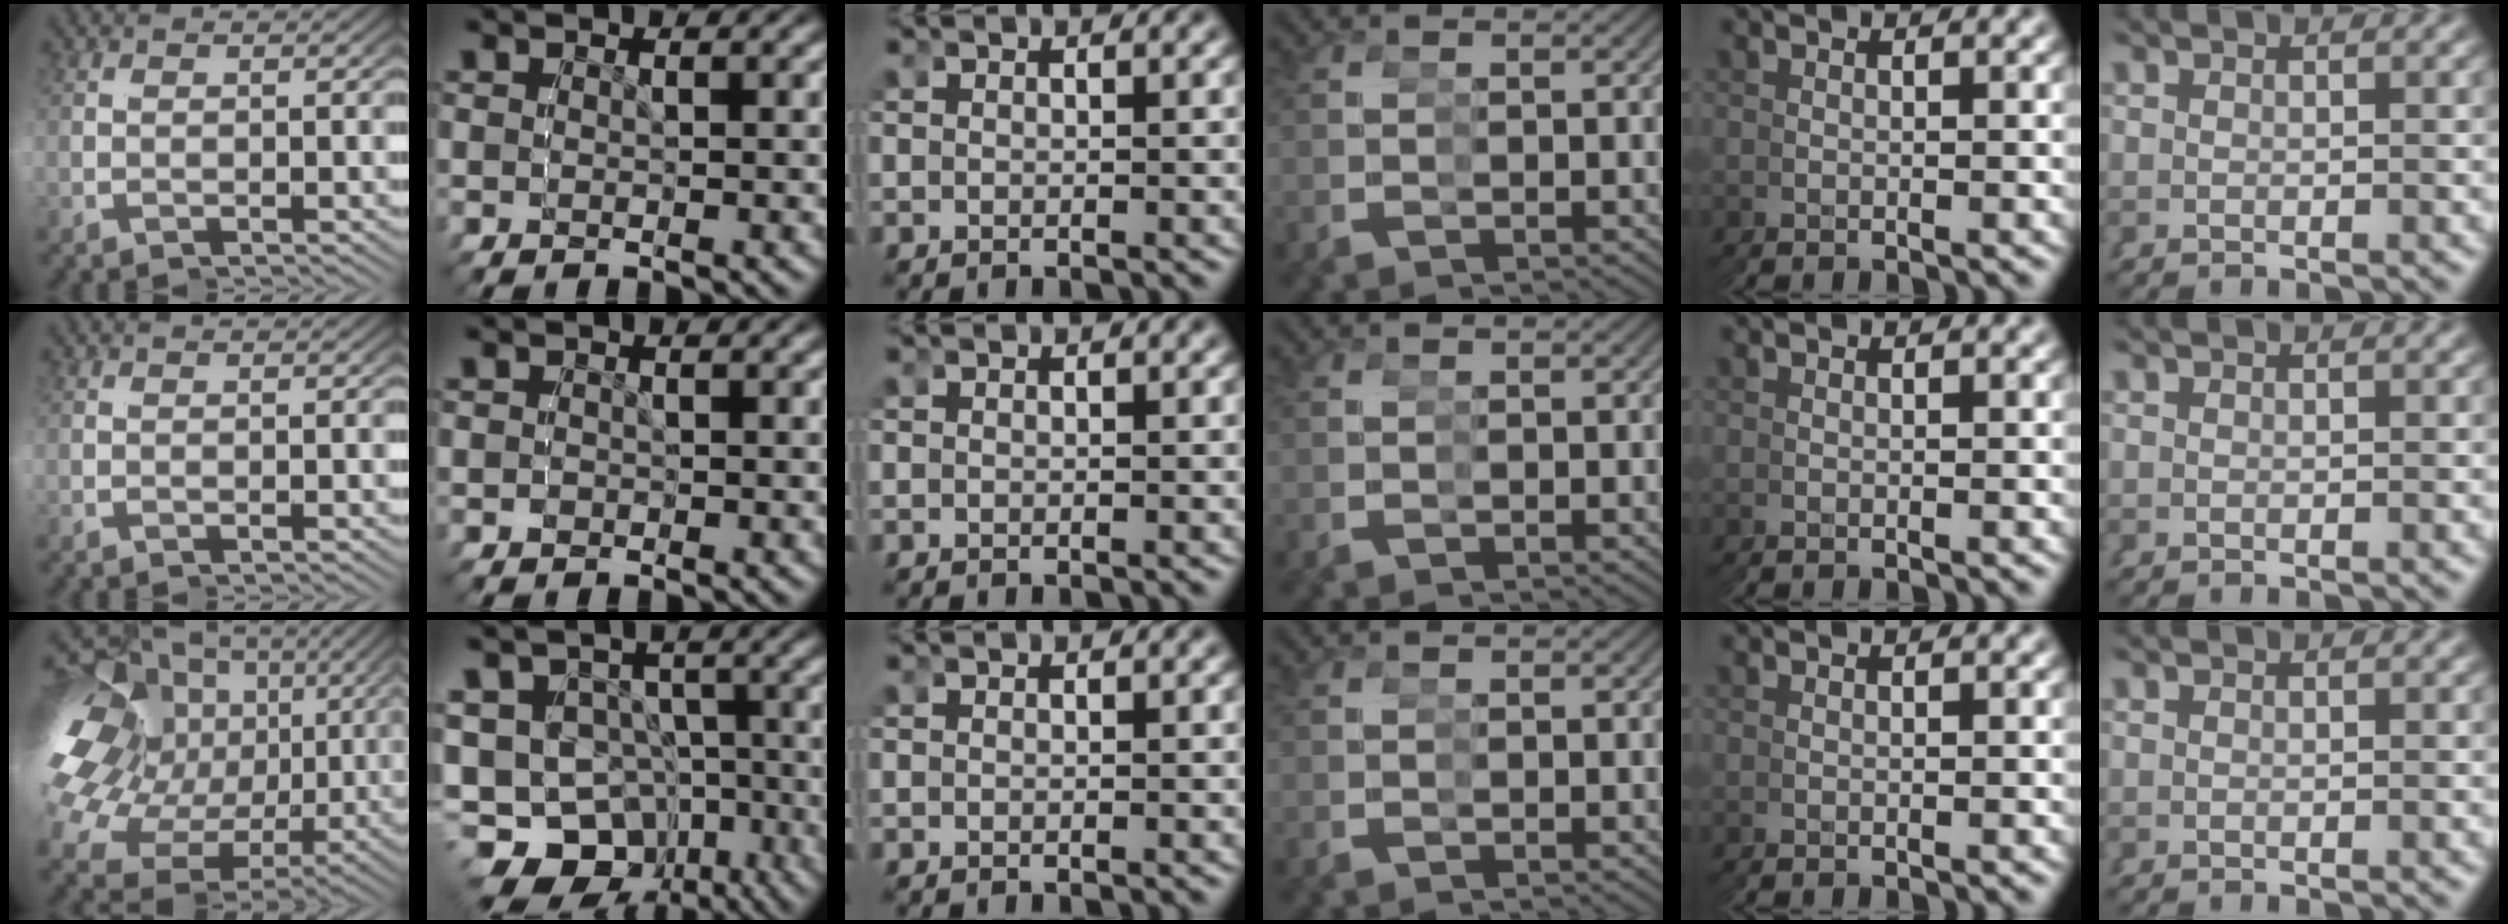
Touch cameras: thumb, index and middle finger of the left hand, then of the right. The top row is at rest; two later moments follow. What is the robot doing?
{"motion": "grasp_and_lifting", "object": "cup"}